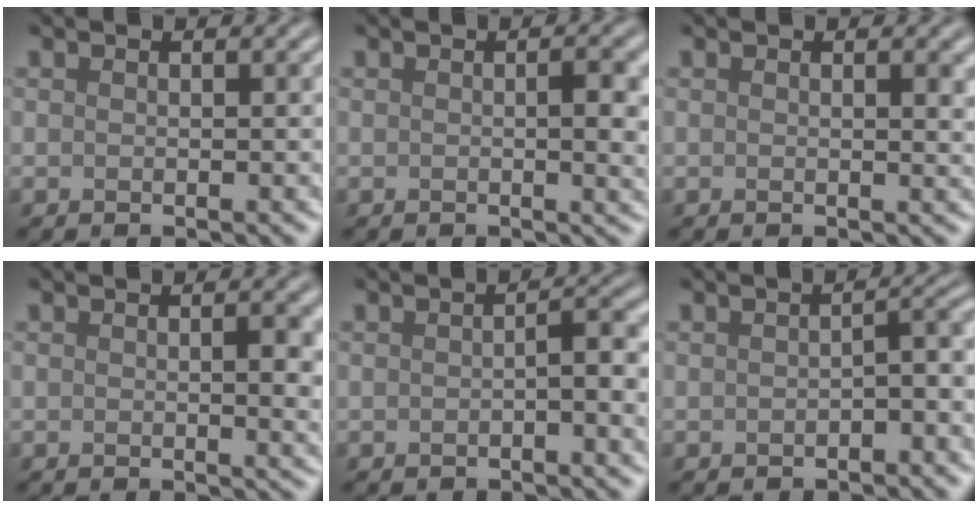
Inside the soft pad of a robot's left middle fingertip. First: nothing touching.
{"total": 2.9, "force": [0.1, 0.6, 2.8], "torque": [-0.039, -0.001, 0.000]}
{"total": 1.2, "force": [0.3, 0.3, 1.1], "torque": [-0.012, -0.002, 0.003]}
{"total": 2.6, "force": [0.2, 0.6, 2.5], "torque": [-0.032, -0.002, 0.000]}
{"total": 2.7, "force": [-0.5, 0.5, 2.6], "torque": [-0.040, 0.006, -0.008]}
{"total": 2.2, "force": [-0.9, 0.6, 1.9], "torque": [-0.030, 0.007, -0.013]}